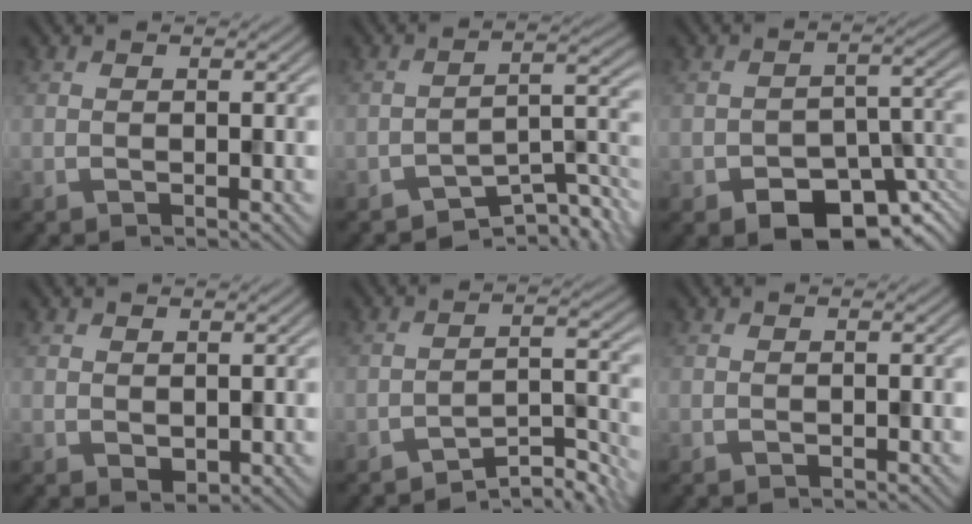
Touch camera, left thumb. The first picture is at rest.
{"total": 6.4, "force": [-5.0, 1.9, 3.5], "torque": [-0.040, 0.002, -0.087]}
{"total": 9.3, "force": [-5.8, 4.9, 5.3], "torque": [-0.070, -0.021, -0.093]}
{"total": 1.1, "force": [0.5, 0.8, 0.7], "torque": [-0.016, -0.005, 0.013]}
{"total": 5.3, "force": [-4.5, 1.1, 2.6], "torque": [-0.034, 0.007, -0.072]}
{"total": 0.0}